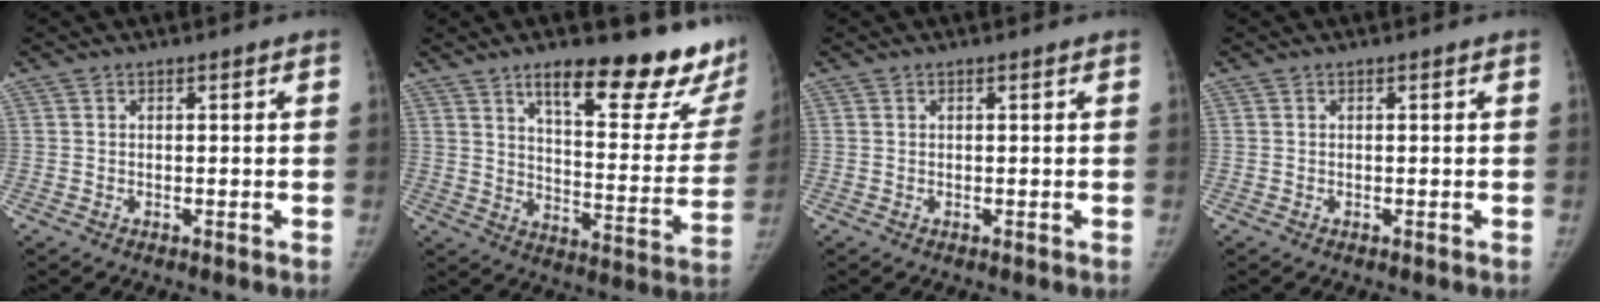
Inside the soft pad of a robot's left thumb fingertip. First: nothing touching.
{"total": 24.2, "force": [16.2, 7.2, 16.4], "torque": [-0.174, -0.097, 0.223]}
{"total": 0.0}
{"total": 0.0}